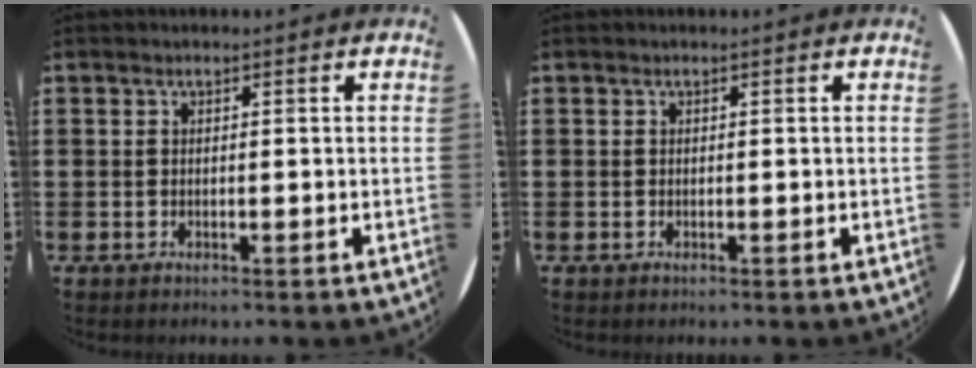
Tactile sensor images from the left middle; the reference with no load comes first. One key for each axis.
{"total": 0.0}